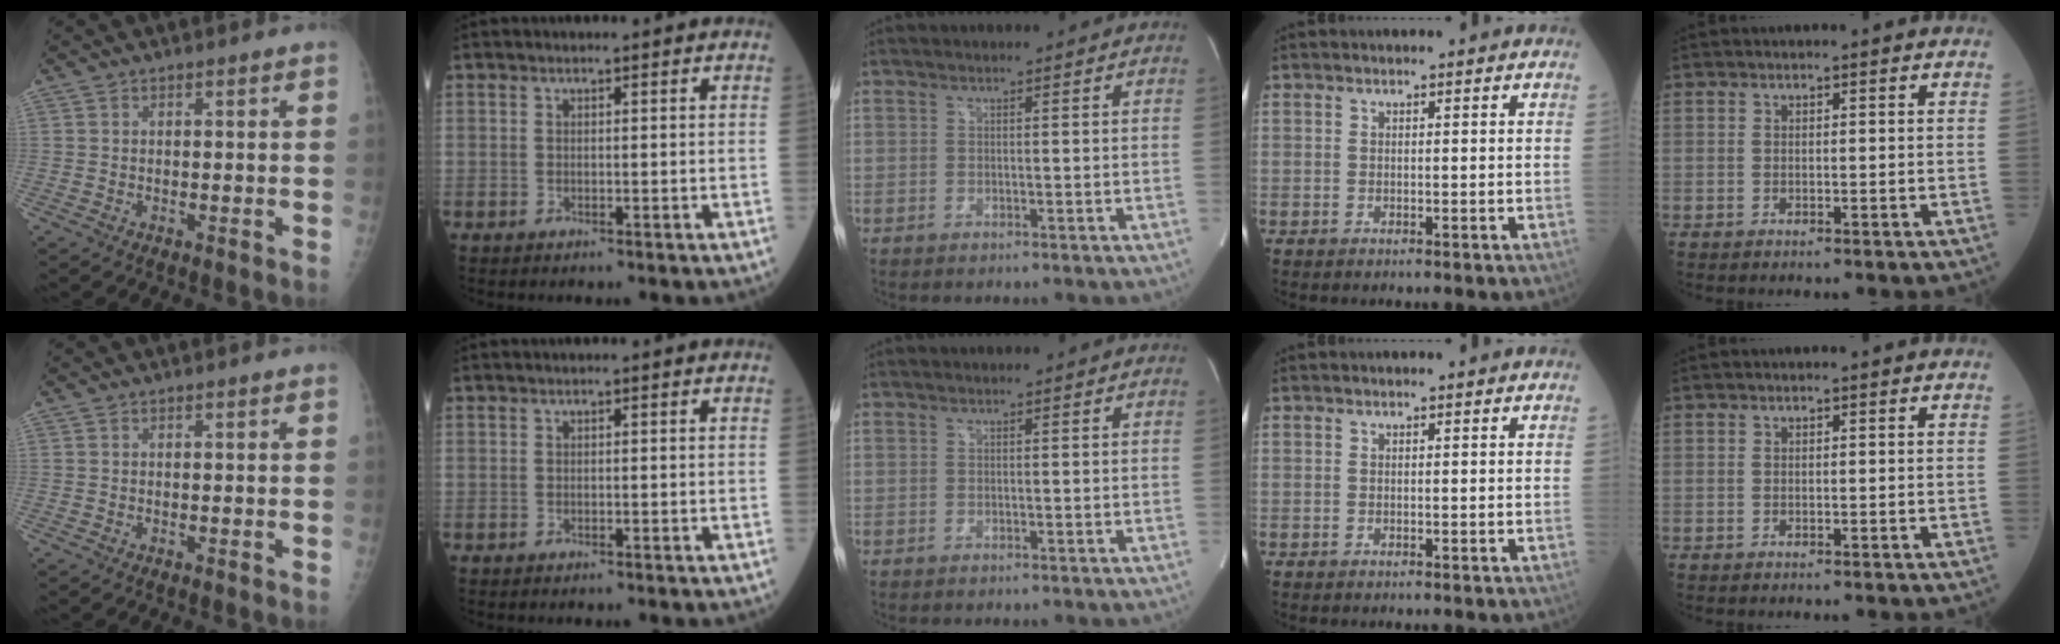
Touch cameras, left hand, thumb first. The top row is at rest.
{}